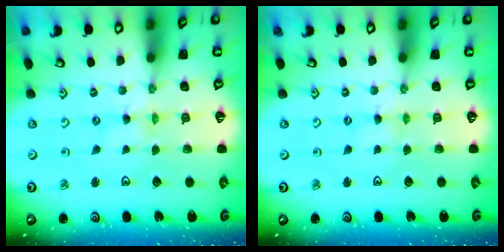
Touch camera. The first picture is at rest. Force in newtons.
{"total": 1.7, "press": 1.7, "slide": 0.4}